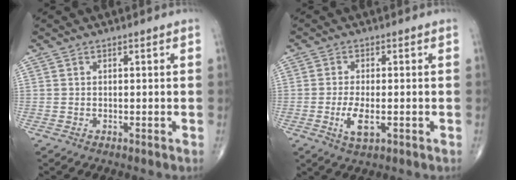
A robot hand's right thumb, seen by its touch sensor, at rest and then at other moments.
{"total": 4.8, "force": [-1.3, 1.8, 4.3], "torque": [-0.087, -0.008, -0.021]}